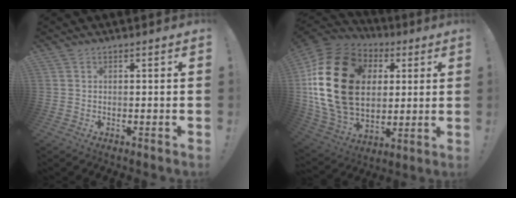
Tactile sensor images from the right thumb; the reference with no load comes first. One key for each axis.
{"total": 28.5, "fx": 4.9, "fy": 20.7, "fz": 18.9, "tx": -0.374, "ty": -0.008, "tz": 0.116}